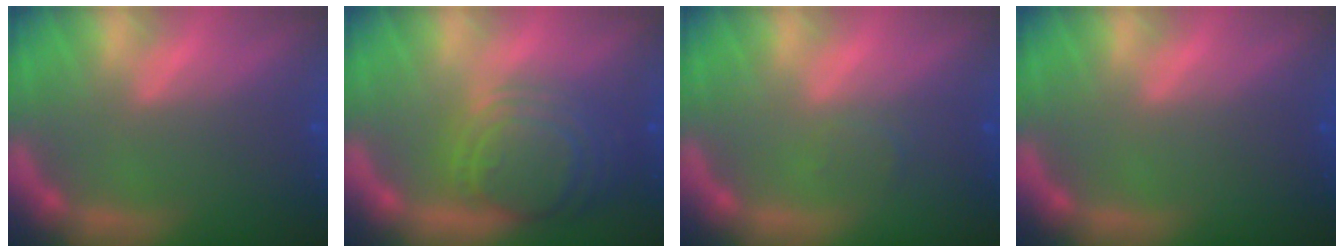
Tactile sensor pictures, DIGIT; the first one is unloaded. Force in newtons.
{"total": 9.1}
{"total": 1.0}
{"total": 0.0}